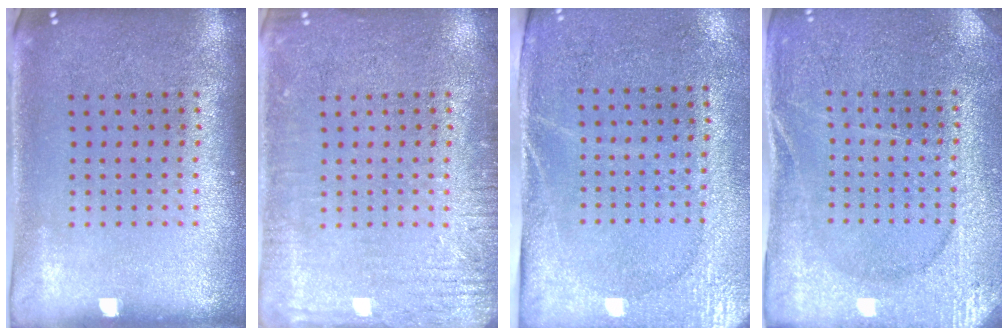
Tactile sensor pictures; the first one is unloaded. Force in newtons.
{"total": 2.8, "press": 2.8, "slide": 0.4}
{"total": 2.7, "press": 2.3, "slide": 1.5}
{"total": 2.9, "press": 2.9, "slide": 0.3}